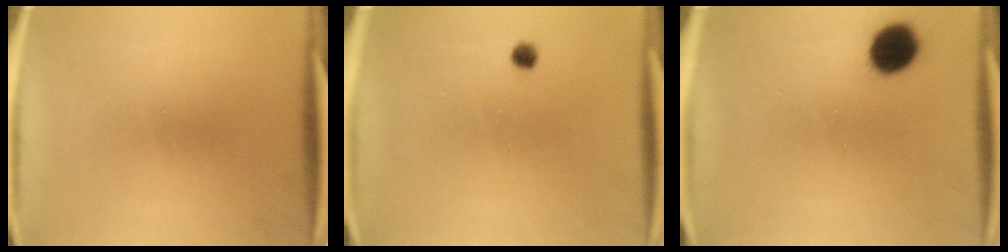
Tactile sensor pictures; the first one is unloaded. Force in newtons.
{"total": 1.3}
{"total": 7.8}